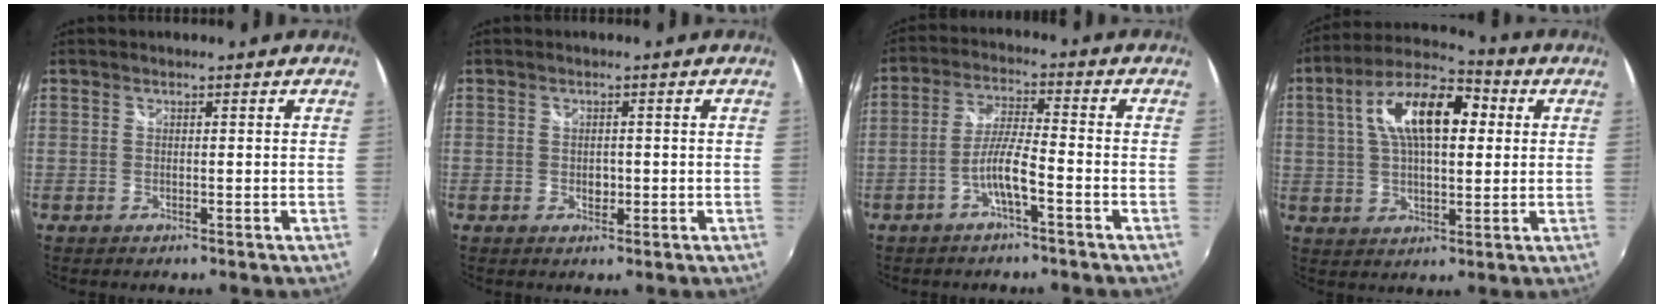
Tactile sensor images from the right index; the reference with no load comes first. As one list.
[{"total": 1.7, "force": [-0.3, 1.4, 1.0], "torque": [-0.015, 0.000, -0.005]}, {"total": 5.9, "force": [-3.0, 0.4, 5.0], "torque": [-0.106, 0.006, -0.055]}, {"total": 15.2, "force": [3.6, 6.9, 13.1], "torque": [-0.237, 0.030, 0.052]}]